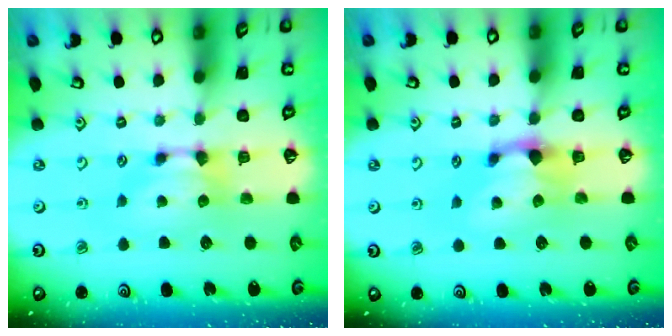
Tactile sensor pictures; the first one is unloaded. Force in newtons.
{"total": 1.4, "press": 0.8, "slide": 1.2}